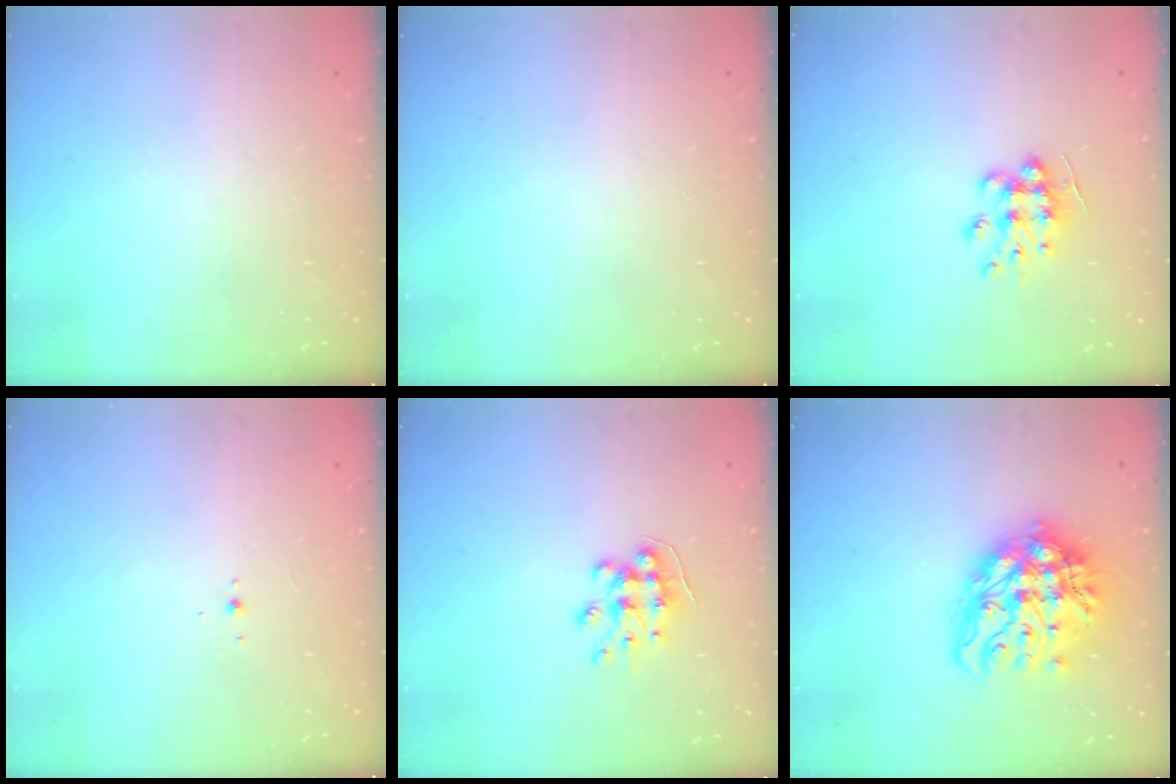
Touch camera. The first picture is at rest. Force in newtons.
{"total": 0.0}
{"total": 9.5, "press": 9.5, "slide": 0.7}
{"total": 2.8, "press": 2.8, "slide": 0.7}
{"total": 8.2, "press": 8.2, "slide": 0.7}
{"total": 17.1, "press": 17.0, "slide": 2.0}